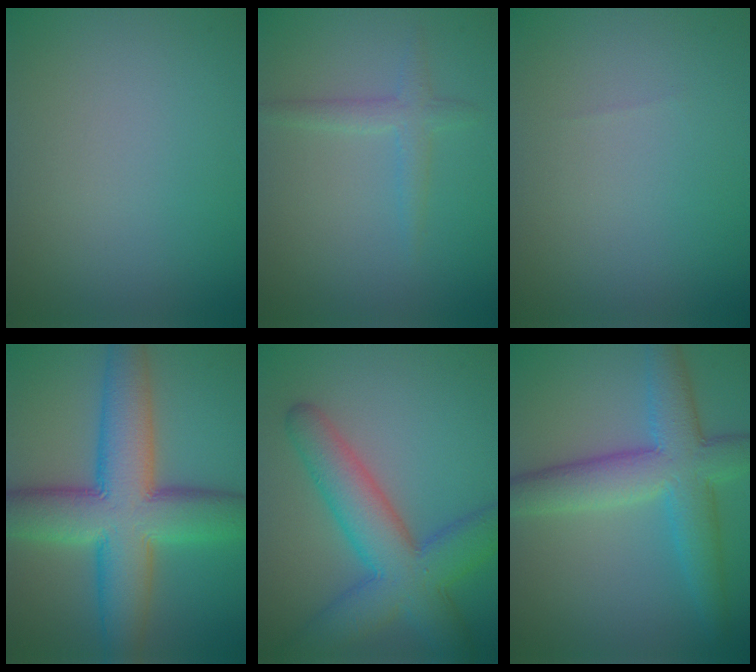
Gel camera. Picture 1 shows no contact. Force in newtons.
{"total": 1.9, "press": 1.9, "slide": 0.1}
{"total": 0.0}
{"total": 11.8, "press": 11.8, "slide": 0.3}
{"total": 8.3, "press": 8.3, "slide": 0.3}
{"total": 7.4, "press": 7.4, "slide": 0.2}